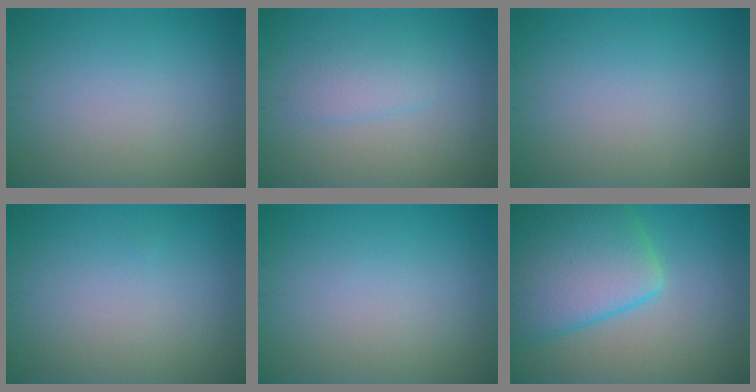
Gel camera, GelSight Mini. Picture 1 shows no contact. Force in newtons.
{"total": 1.8, "press": 1.8, "slide": 0.2}
{"total": 0.0}
{"total": 0.0}
{"total": 0.0}
{"total": 10.0, "press": 10.0, "slide": 0.4}